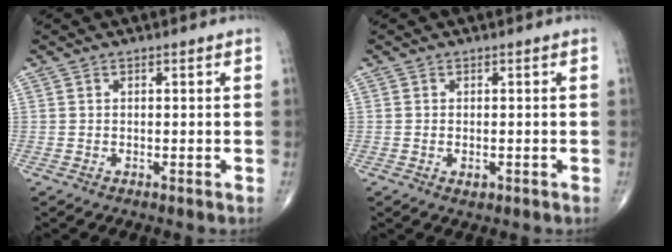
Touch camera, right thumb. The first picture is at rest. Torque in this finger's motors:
{"motor_torque": [-0.52, -0.14, -0.43, -0.02, 0.04]}